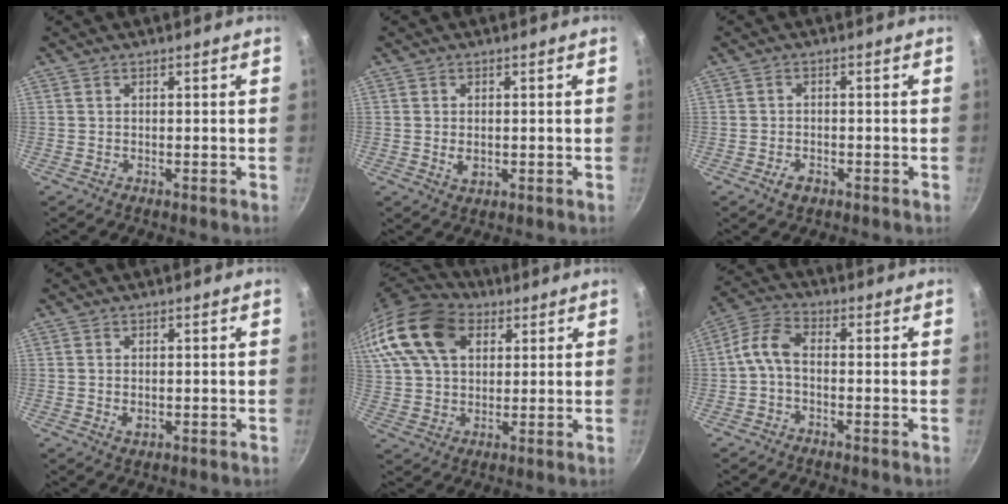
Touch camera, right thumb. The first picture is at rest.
{"total": 2.7, "force": [-0.2, 1.8, 2.0], "torque": [-0.036, -0.004, 0.000]}
{"total": 2.8, "force": [-1.4, 1.7, 1.6], "torque": [-0.026, 0.010, -0.027]}
{"total": 2.1, "force": [-0.1, 1.4, 1.5], "torque": [-0.026, -0.002, 0.001]}
{"total": 24.4, "force": [10.3, 16.6, 14.5], "torque": [-0.323, 0.030, 0.184]}
{"total": 5.6, "force": [-1.2, 3.2, 4.4], "torque": [-0.098, 0.030, -0.037]}